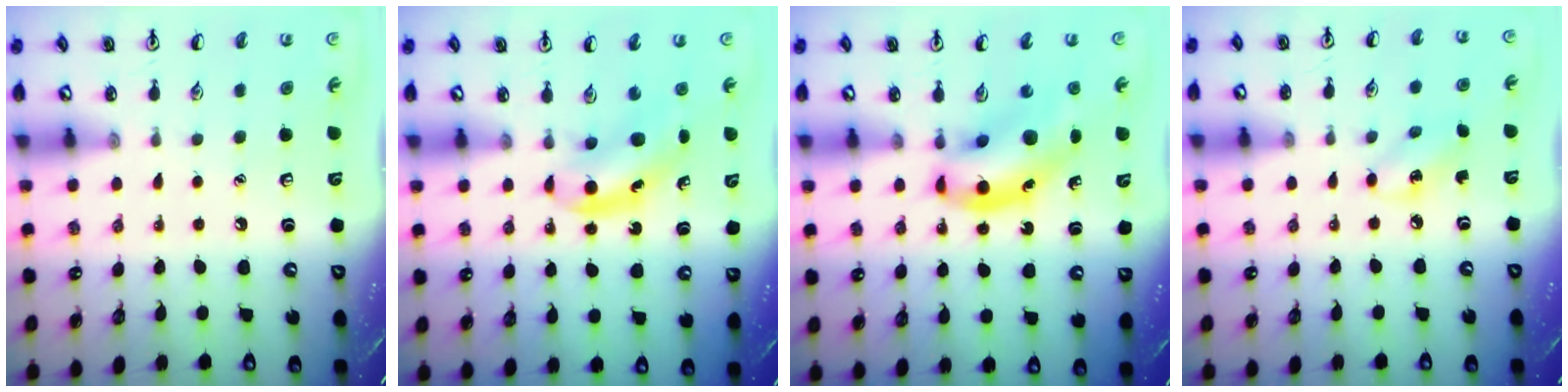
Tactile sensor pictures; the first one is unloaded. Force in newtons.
{"total": 5.1, "press": 5.0, "slide": 0.9}
{"total": 11.5, "press": 11.0, "slide": 3.1}
{"total": 3.9, "press": 3.8, "slide": 1.0}